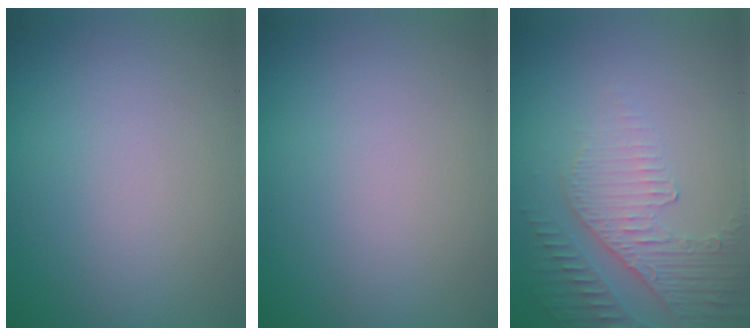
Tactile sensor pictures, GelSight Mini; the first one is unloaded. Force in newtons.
{"total": 0.0}
{"total": 4.9, "press": 3.2, "slide": 3.7}